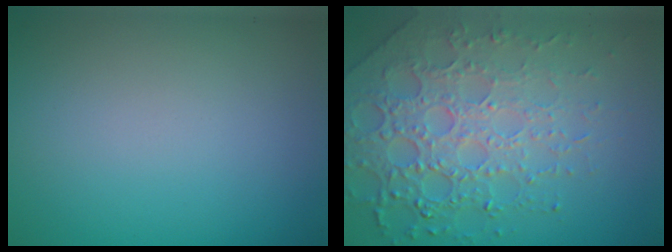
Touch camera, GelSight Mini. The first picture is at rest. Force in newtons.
{"total": 8.0, "press": 5.5, "slide": 5.9}